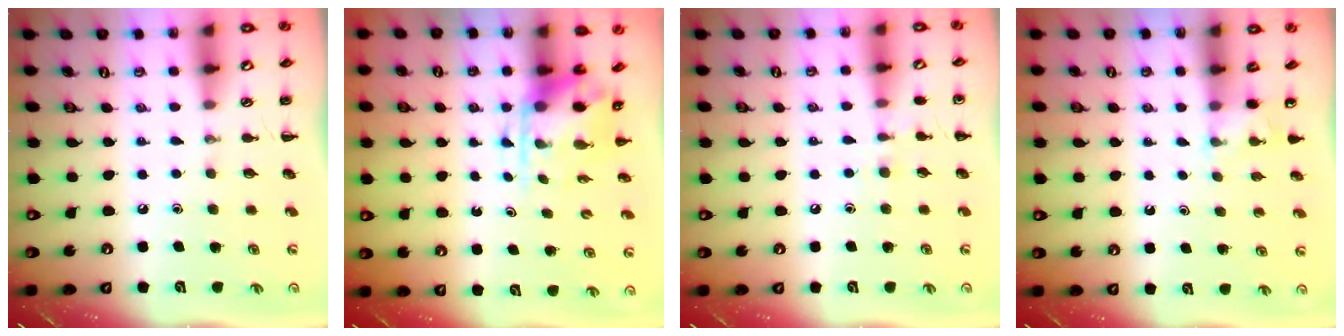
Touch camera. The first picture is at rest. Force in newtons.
{"total": 3.9, "press": 3.8, "slide": 0.6}
{"total": 6.3, "press": 6.0, "slide": 2.0}
{"total": 2.2, "press": 2.2, "slide": 0.6}